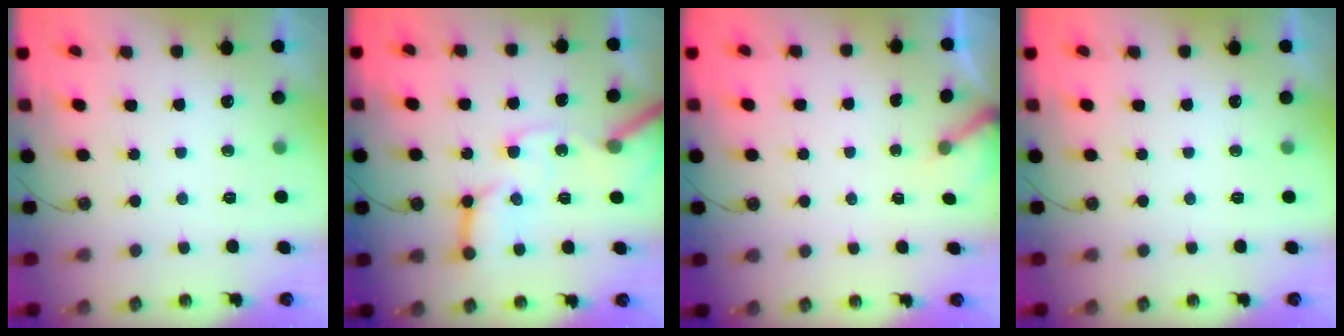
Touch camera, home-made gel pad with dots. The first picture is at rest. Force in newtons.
{"total": 15.2, "press": 15.0, "slide": 2.1}
{"total": 2.3, "press": 2.3, "slide": 0.2}
{"total": 0.0}